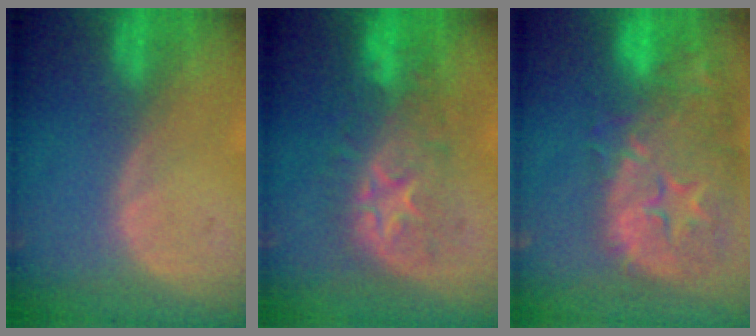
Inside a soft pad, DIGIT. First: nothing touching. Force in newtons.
{"total": 8.7, "press": 8.7, "slide": 0.9}
{"total": 15.1, "press": 12.1, "slide": 9.0}